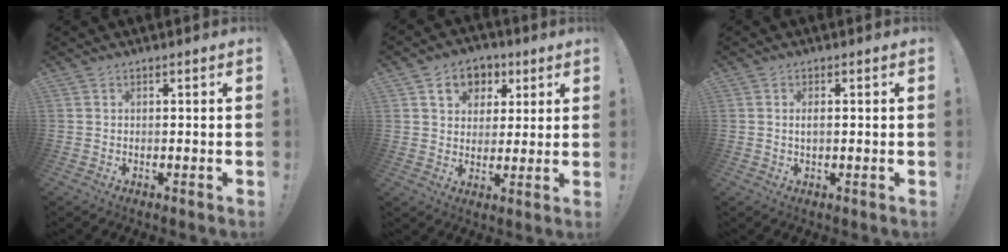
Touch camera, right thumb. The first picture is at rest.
{"total": 9.5, "force": [3.9, 7.8, 3.7], "torque": [-0.049, -0.014, 0.077]}
{"total": 1.8, "force": [0.0, 0.6, 1.7], "torque": [-0.027, 0.001, -0.002]}